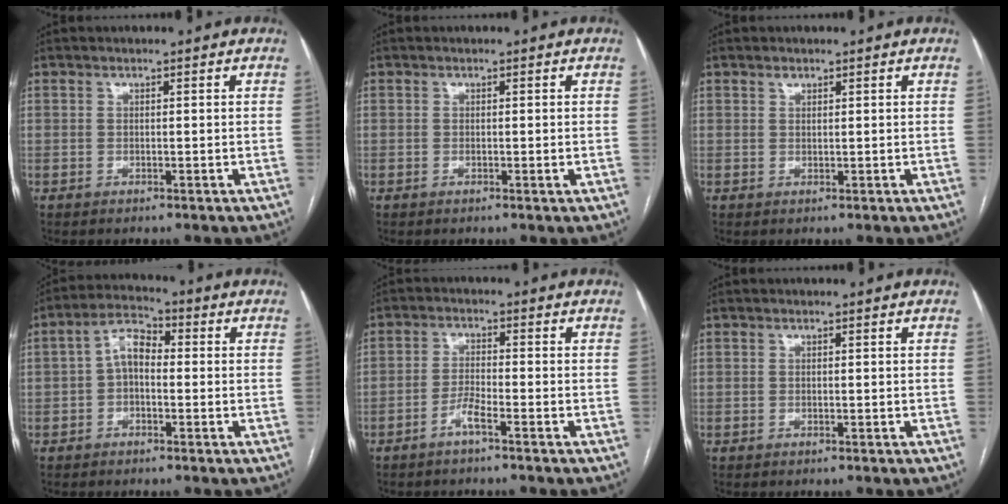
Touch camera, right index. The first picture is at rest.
{"total": 0.7, "force": [-0.2, 0.0, 0.6], "torque": [-0.013, -0.002, -0.003]}
{"total": 0.9, "force": [0.7, 0.5, 0.2], "torque": [0.000, -0.002, 0.010]}
{"total": 5.5, "force": [-0.2, 3.2, 4.5], "torque": [-0.084, 0.027, -0.011]}
{"total": 2.8, "force": [-1.9, 0.1, 2.1], "torque": [-0.042, 0.001, -0.040]}
{"total": 0.0}